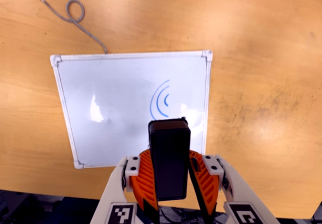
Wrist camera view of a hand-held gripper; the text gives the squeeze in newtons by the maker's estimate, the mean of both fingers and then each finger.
{"total": 8.2, "left": 9.1, "right": 7.2}